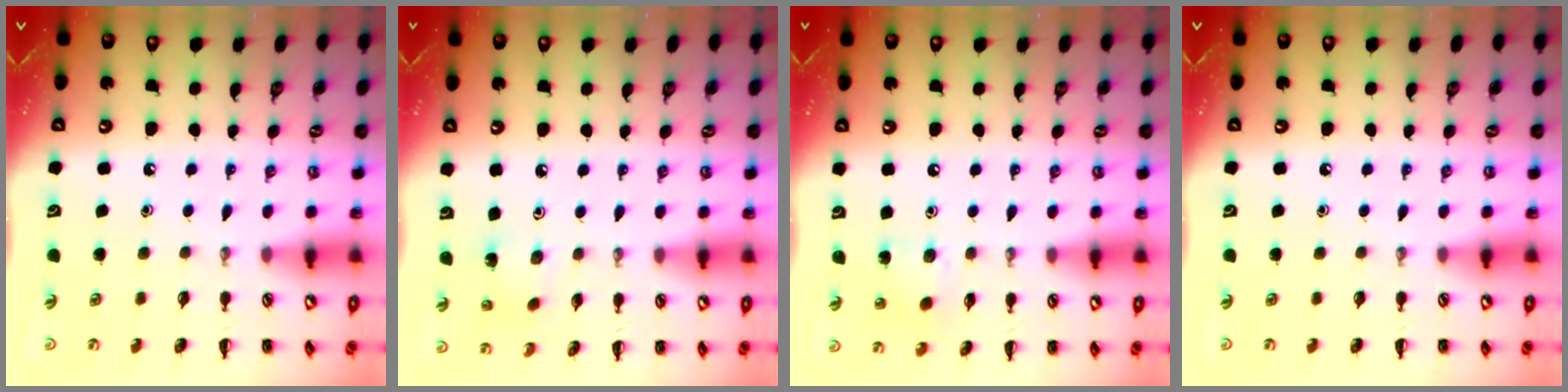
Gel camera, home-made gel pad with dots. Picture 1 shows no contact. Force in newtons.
{"total": 1.6, "press": 1.4, "slide": 0.6}
{"total": 4.3, "press": 4.3, "slide": 0.5}
{"total": 0.0}